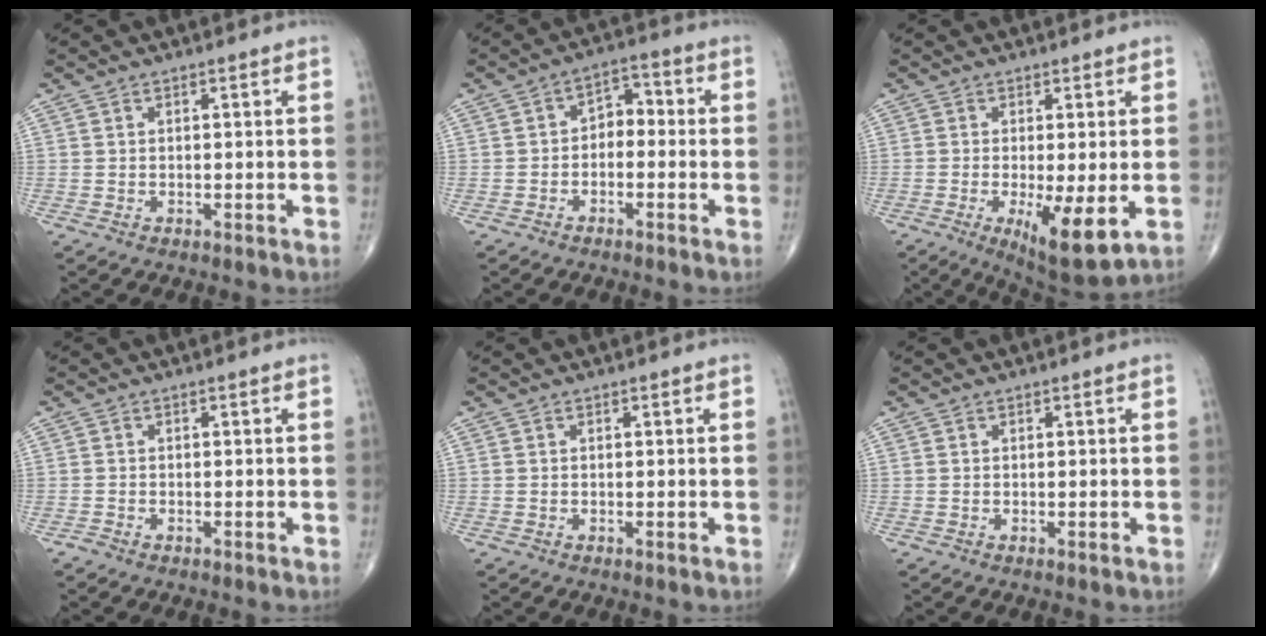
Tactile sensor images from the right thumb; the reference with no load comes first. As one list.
[{"total": 5.0, "force": [-1.0, 3.5, 3.4], "torque": [-0.026, 0.032, -0.030]}, {"total": 9.8, "force": [-2.4, 2.6, 9.1], "torque": [-0.148, -0.028, -0.032]}, {"total": 0.6, "force": [-0.5, 0.2, 0.2], "torque": [-0.008, -0.002, -0.013]}, {"total": 0.0}, {"total": 0.0}]